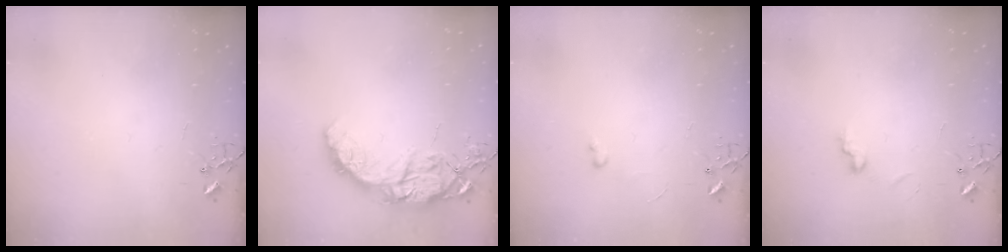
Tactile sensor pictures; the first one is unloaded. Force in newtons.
{"total": 16.6, "press": 16.5, "slide": 1.3}
{"total": 2.6, "press": 2.6, "slide": 0.4}
{"total": 6.9, "press": 6.9, "slide": 0.7}